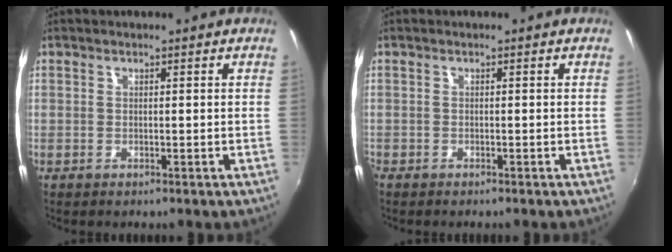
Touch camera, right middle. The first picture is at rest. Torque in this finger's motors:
{"motor_torque": [1.07, -1.06, 0.18, 0.19]}